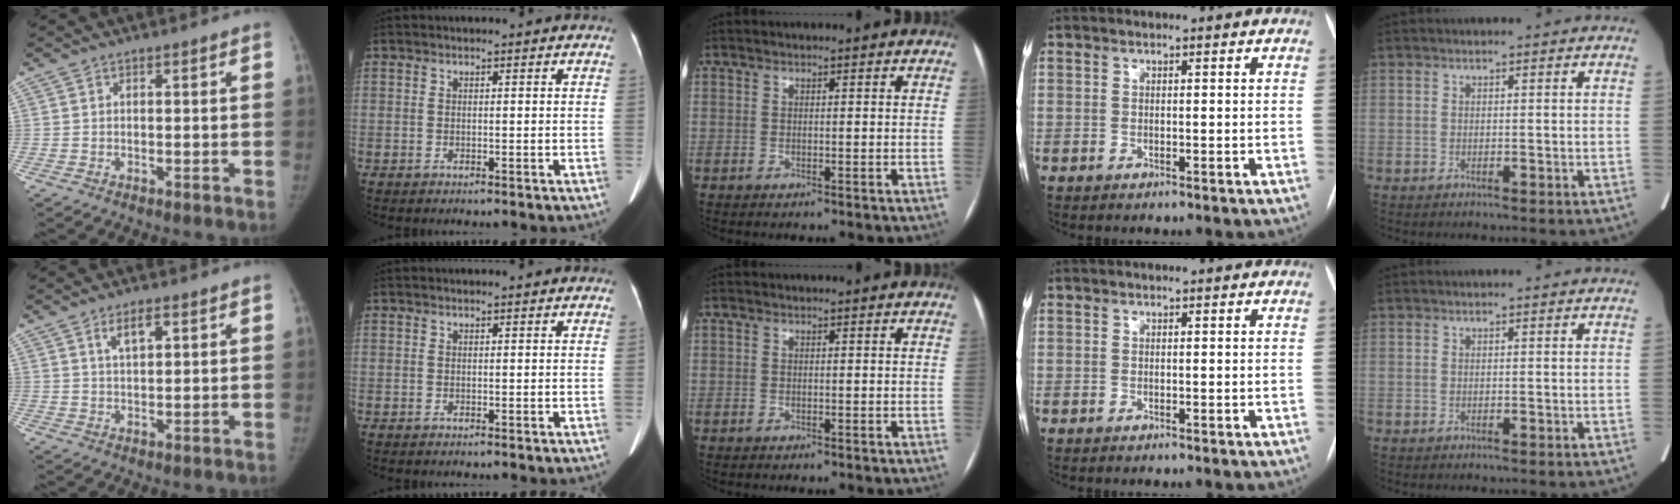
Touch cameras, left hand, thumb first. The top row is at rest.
{"thumb": {"total": 3.9, "force": [2.0, 1.6, 3.0], "torque": [-0.048, -0.006, 0.038]}}